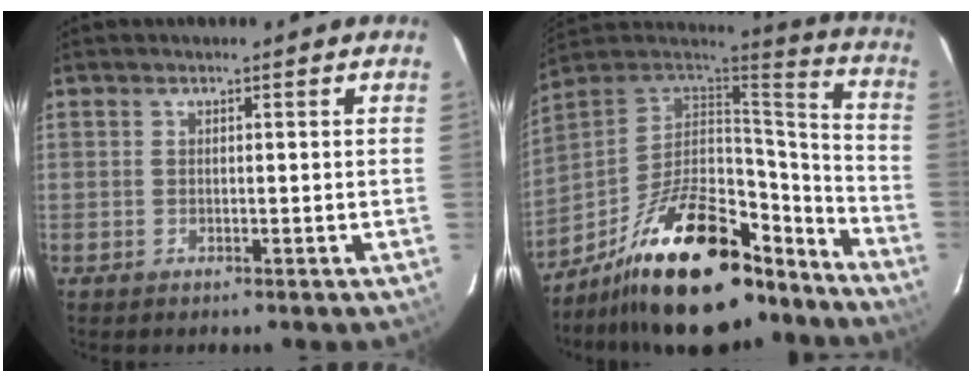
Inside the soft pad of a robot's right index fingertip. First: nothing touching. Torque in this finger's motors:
{"motor_torque": [1.13, -1.01, 0.90, 0.21]}